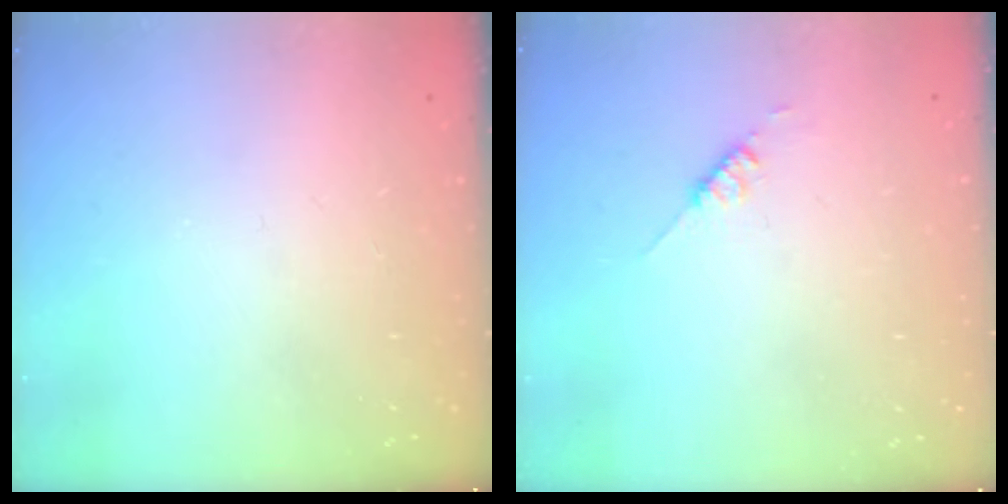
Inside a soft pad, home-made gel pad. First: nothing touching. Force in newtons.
{"total": 2.6, "press": 2.6, "slide": 0.3}